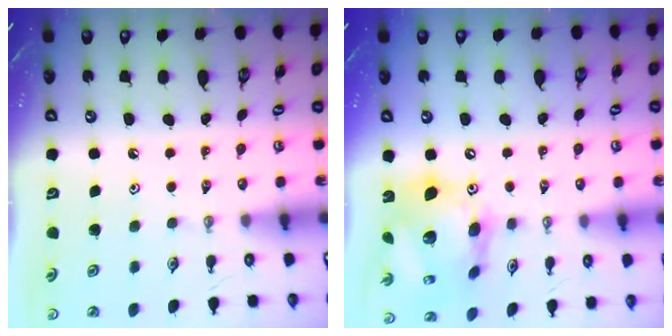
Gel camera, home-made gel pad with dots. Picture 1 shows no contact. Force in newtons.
{"total": 18.8, "press": 18.7, "slide": 1.8}